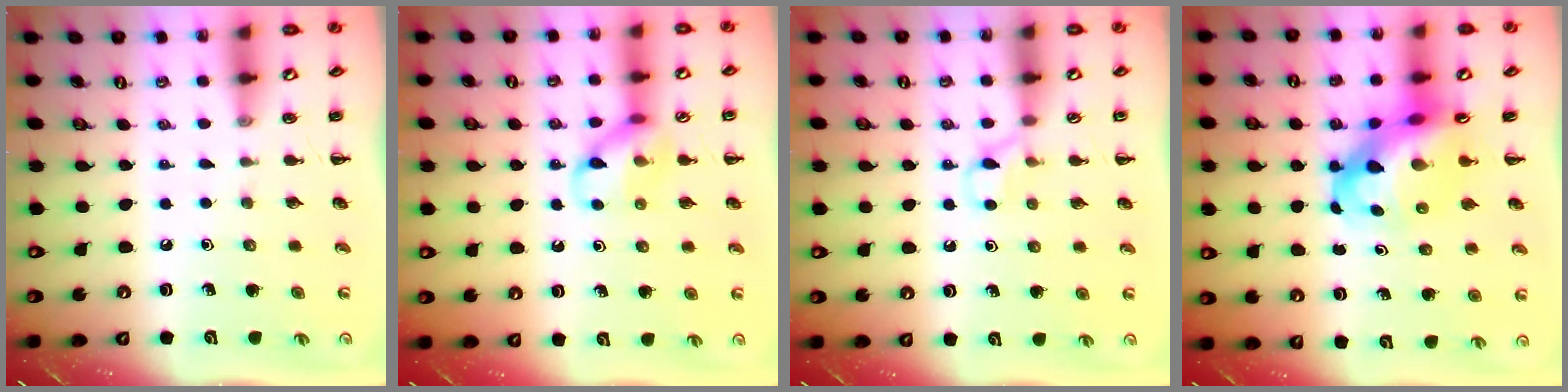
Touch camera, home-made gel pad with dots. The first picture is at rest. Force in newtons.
{"total": 11.0, "press": 11.0, "slide": 1.2}
{"total": 5.4, "press": 5.1, "slide": 1.5}
{"total": 9.7, "press": 9.3, "slide": 2.8}